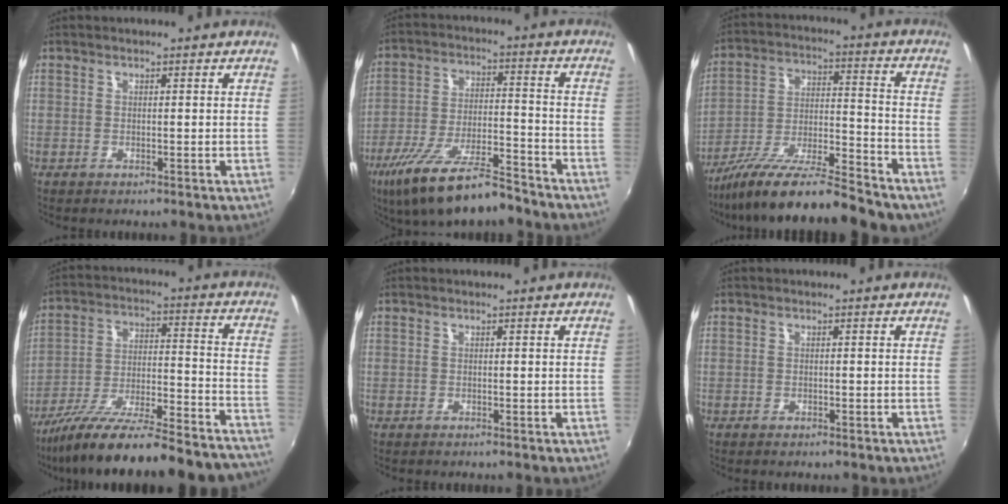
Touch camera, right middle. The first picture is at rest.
{"total": 16.2, "force": [-12.6, 3.3, 9.6], "torque": [-0.191, -0.030, -0.215]}
{"total": 18.9, "force": [-15.4, 2.4, 10.6], "torque": [-0.187, -0.030, -0.255]}
{"total": 27.1, "force": [-23.9, 3.0, 12.5], "torque": [-0.194, -0.047, -0.342]}
{"total": 0.7, "force": [-0.1, -0.6, -0.2], "torque": [0.005, -0.005, -0.003]}
{"total": 0.8, "force": [-0.7, -0.2, 0.3], "torque": [-0.004, -0.008, -0.013]}